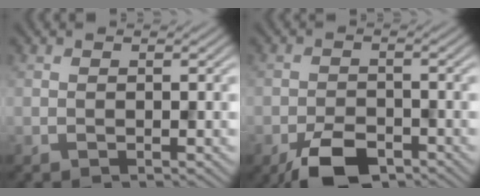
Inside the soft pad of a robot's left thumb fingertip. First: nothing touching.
{"total": 5.6, "force": [-3.7, 2.6, 3.3], "torque": [-0.054, -0.003, -0.070]}